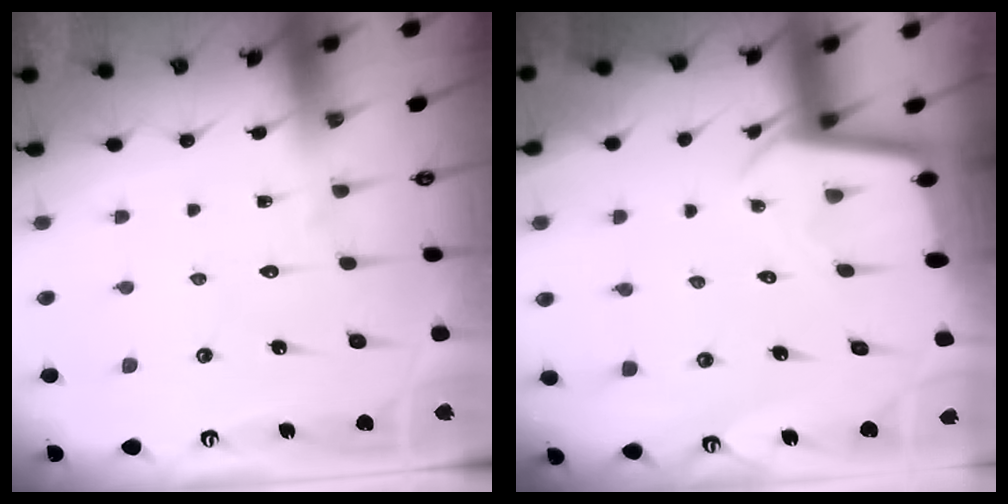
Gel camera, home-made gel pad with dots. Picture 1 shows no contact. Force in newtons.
{"total": 2.3, "press": 2.3, "slide": 0.1}